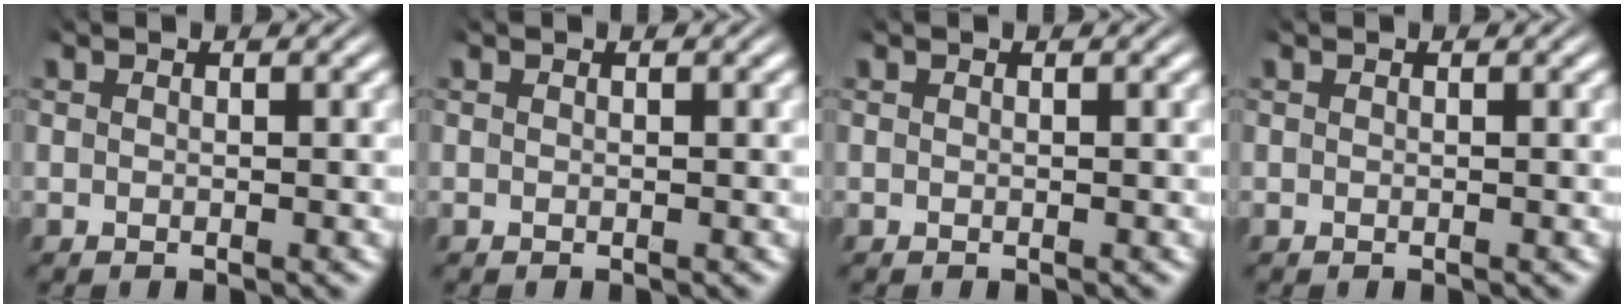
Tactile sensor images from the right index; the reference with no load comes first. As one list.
[{"total": 0.0}, {"total": 0.0}, {"total": 0.0}]